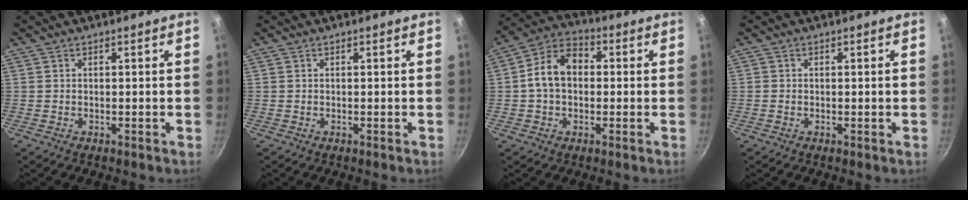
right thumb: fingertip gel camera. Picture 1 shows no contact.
{"total": 0.0}
{"total": 10.1, "force": [0.3, 7.3, 6.9], "torque": [-0.096, 0.030, -0.012]}
{"total": 0.9, "force": [-0.1, 0.4, 0.8], "torque": [-0.012, 0.003, -0.004]}